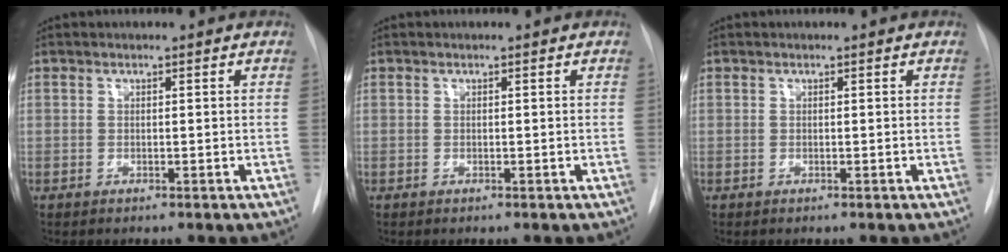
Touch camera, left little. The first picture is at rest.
{"total": 0.0}
{"total": 0.0}